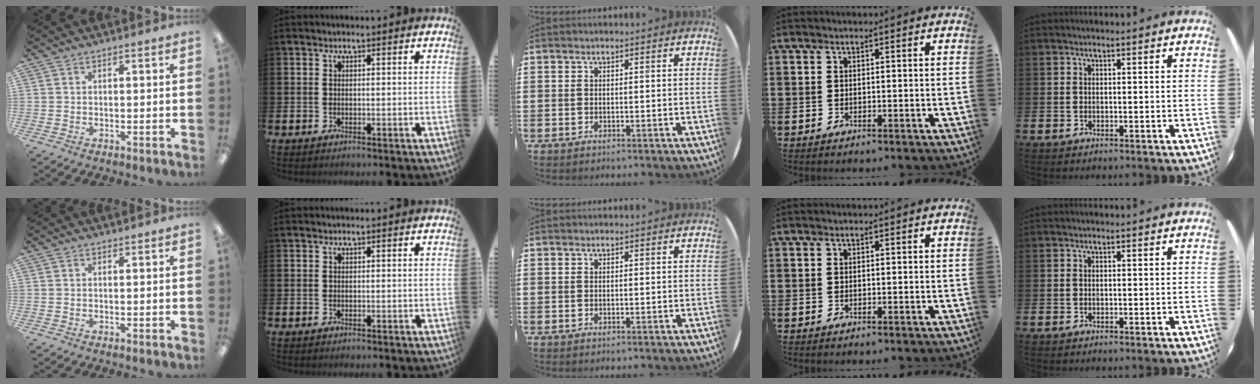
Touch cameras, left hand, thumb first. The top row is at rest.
{}